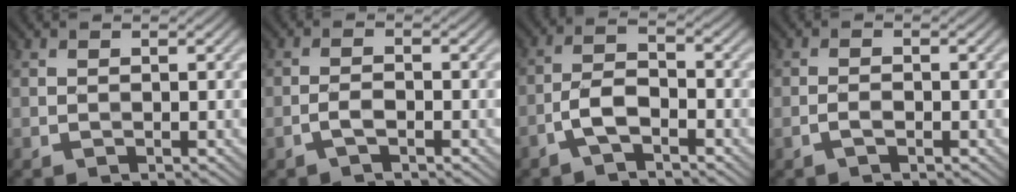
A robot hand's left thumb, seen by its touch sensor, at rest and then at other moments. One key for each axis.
{"total": 2.0, "fx": -1.3, "fy": 0.4, "fz": 1.5, "tx": -0.033, "ty": 0.006, "tz": -0.029}
{"total": 4.2, "fx": -2.6, "fy": 1.3, "fz": 3.0, "tx": -0.064, "ty": 0.011, "tz": -0.060}
{"total": 1.5, "fx": -0.9, "fy": 0.5, "fz": 1.1, "tx": -0.024, "ty": 0.004, "tz": -0.021}